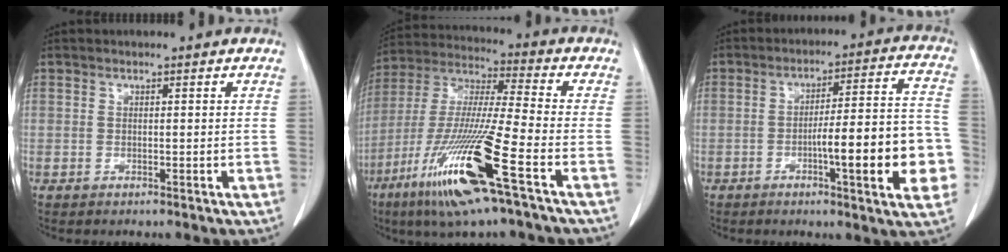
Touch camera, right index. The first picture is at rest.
{"total": 18.9, "force": [-8.9, 0.1, 16.7], "torque": [-0.365, -0.044, -0.172]}
{"total": 15.4, "force": [-4.2, 2.0, 14.7], "torque": [-0.180, 0.020, -0.053]}